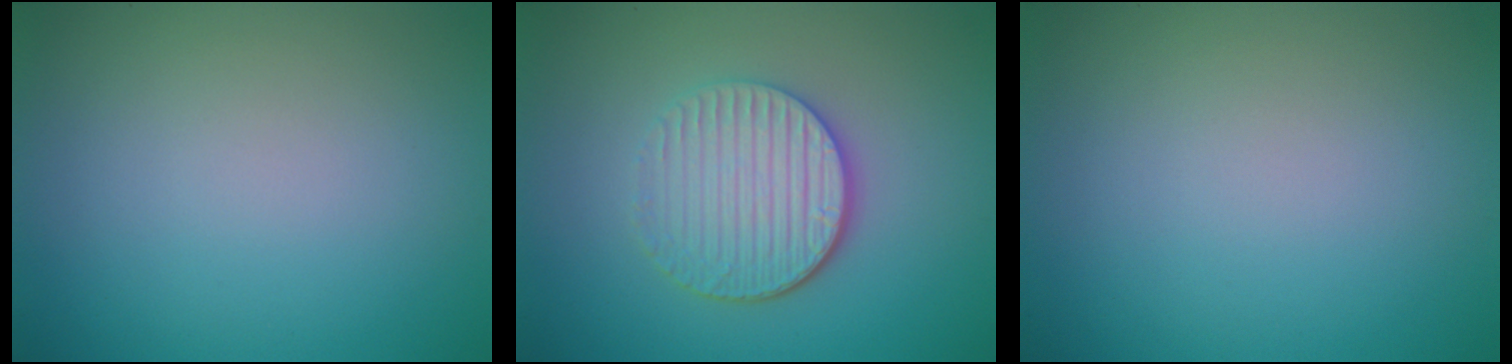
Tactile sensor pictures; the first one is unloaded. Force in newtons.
{"total": 4.5, "press": 3.6, "slide": 2.8}
{"total": 0.0}